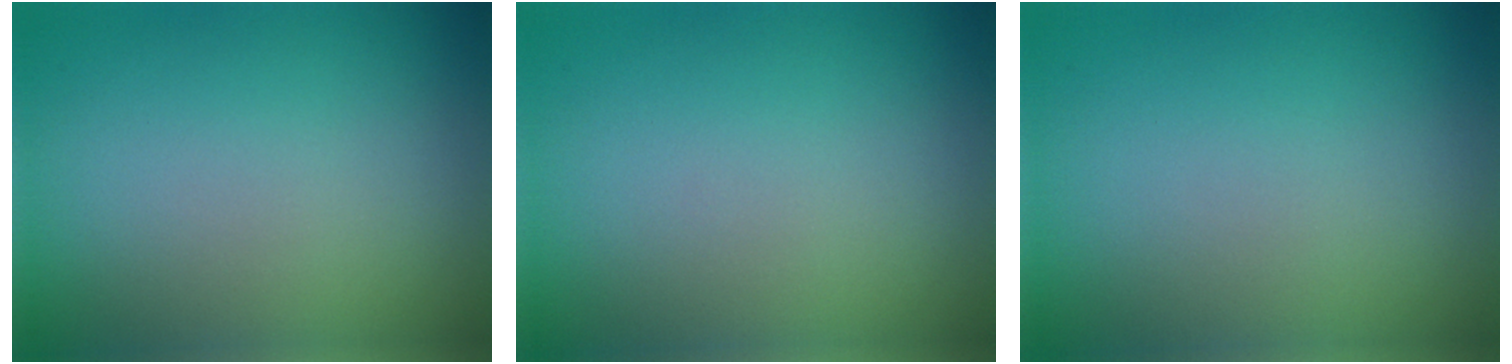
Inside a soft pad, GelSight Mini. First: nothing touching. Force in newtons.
{"total": 0.0}
{"total": 0.0}